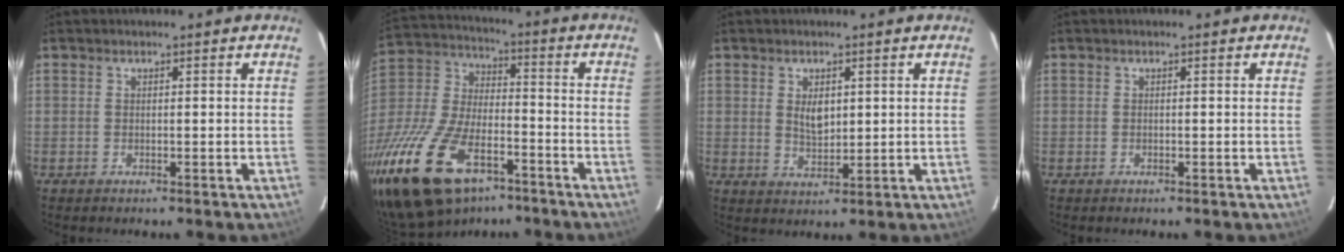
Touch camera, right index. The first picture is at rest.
{"total": 24.5, "force": [-14.5, 12.1, 15.6], "torque": [-0.331, -0.020, -0.257]}
{"total": 4.0, "force": [1.0, 2.4, 3.0], "torque": [-0.050, -0.001, 0.022]}
{"total": 0.0}